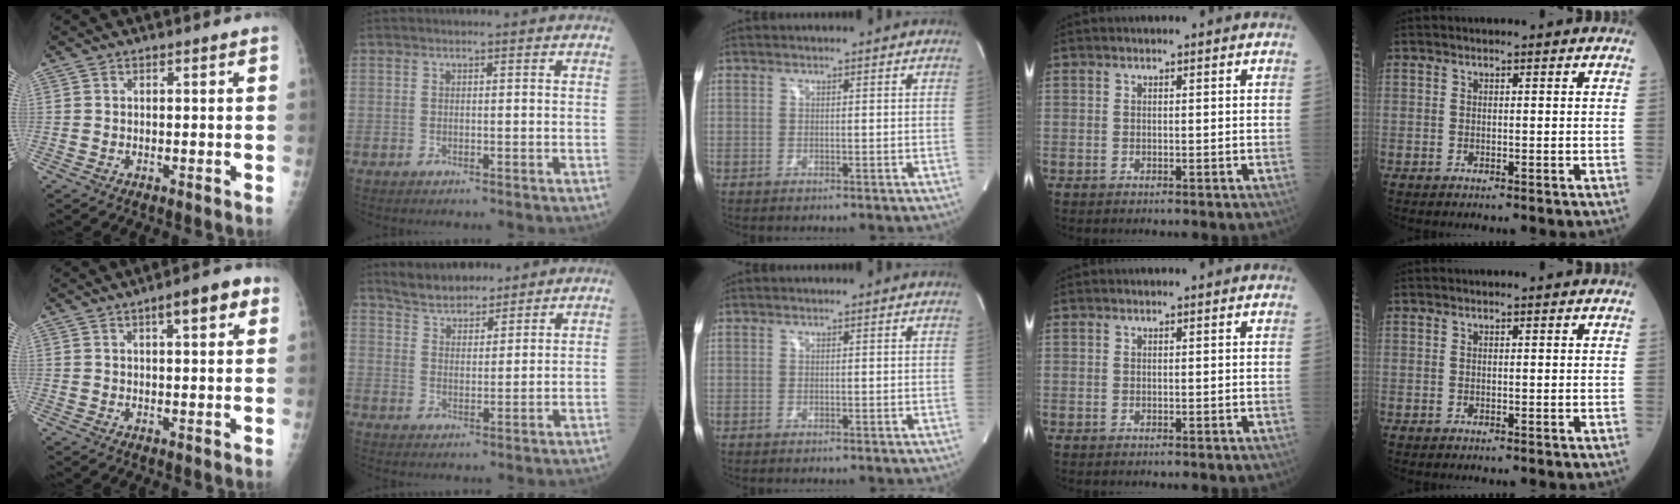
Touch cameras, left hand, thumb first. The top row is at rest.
{"thumb": {"total": 6.5, "force": [3.0, 1.9, 5.4], "torque": [-0.058, 0.007, 0.036]}, "index": {"total": 6.4, "force": [5.8, 2.2, 1.8], "torque": [-0.038, 0.016, 0.110]}}